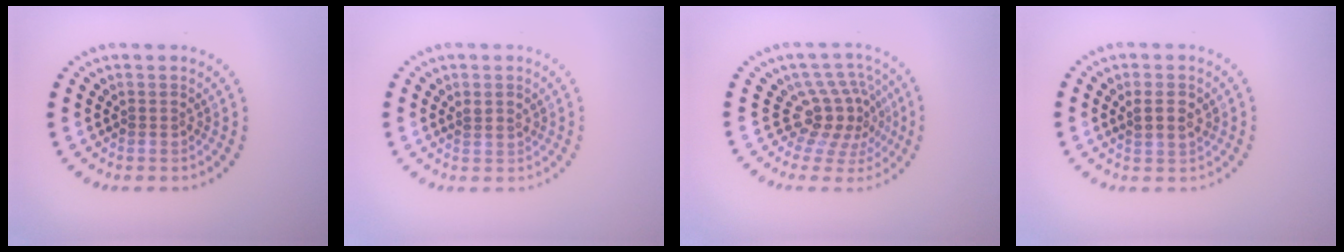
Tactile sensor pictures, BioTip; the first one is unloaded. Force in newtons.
{"total": 0.7, "press": 0.4, "slide": 0.5}
{"total": 3.9, "press": 2.8, "slide": 2.8}
{"total": 2.0, "press": 1.9, "slide": 0.6}